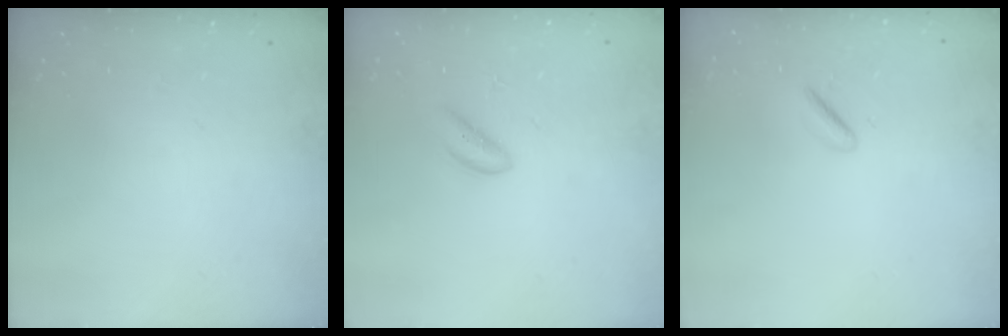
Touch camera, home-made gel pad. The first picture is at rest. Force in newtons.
{"total": 1.9, "press": 1.9, "slide": 0.4}
{"total": 1.4, "press": 1.1, "slide": 0.8}